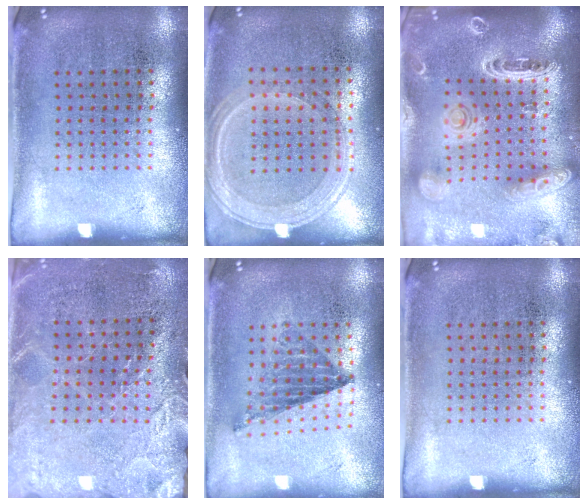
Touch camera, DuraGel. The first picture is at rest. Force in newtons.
{"total": 1.3, "press": 1.2, "slide": 0.4}
{"total": 2.7, "press": 2.3, "slide": 1.3}
{"total": 2.8, "press": 2.6, "slide": 0.9}
{"total": 0.8, "press": 0.8, "slide": 0.0}
{"total": 0.0}